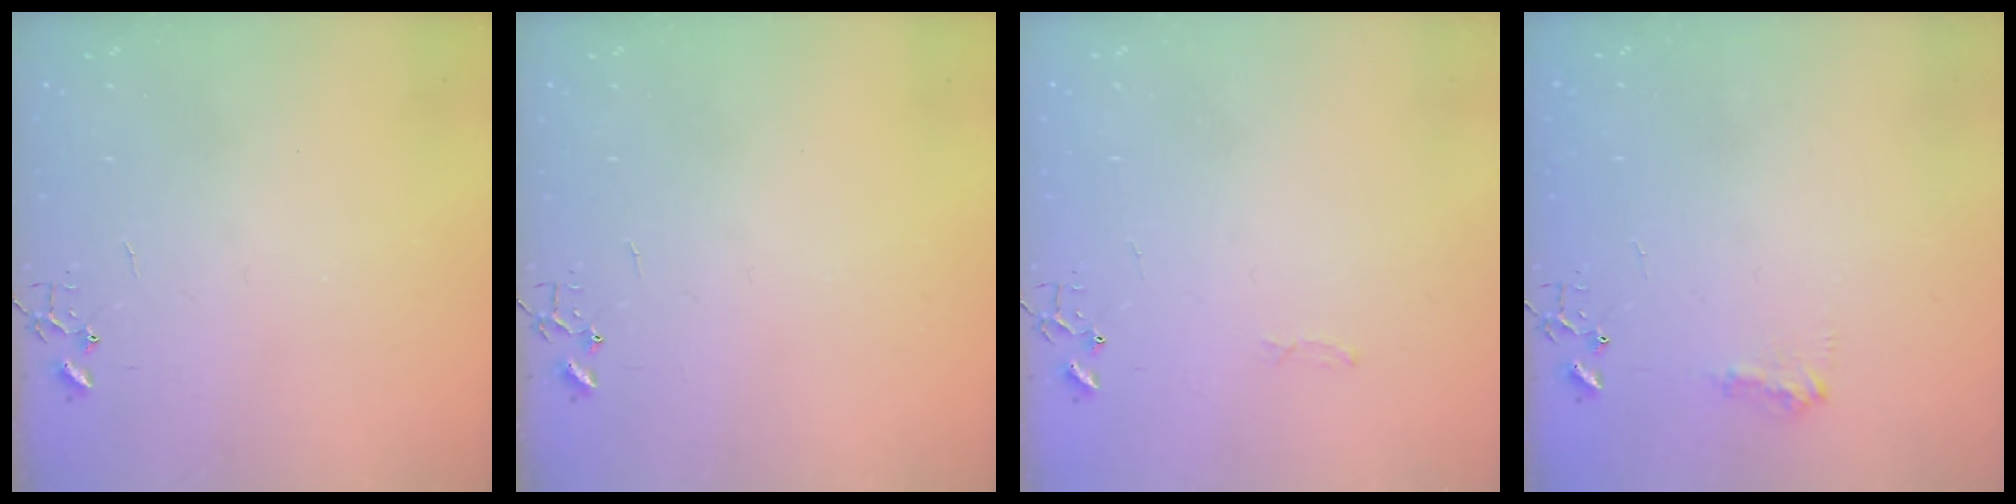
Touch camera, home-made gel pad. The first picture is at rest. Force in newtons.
{"total": 0.0}
{"total": 2.8, "press": 2.8, "slide": 0.4}
{"total": 7.9, "press": 7.9, "slide": 0.6}